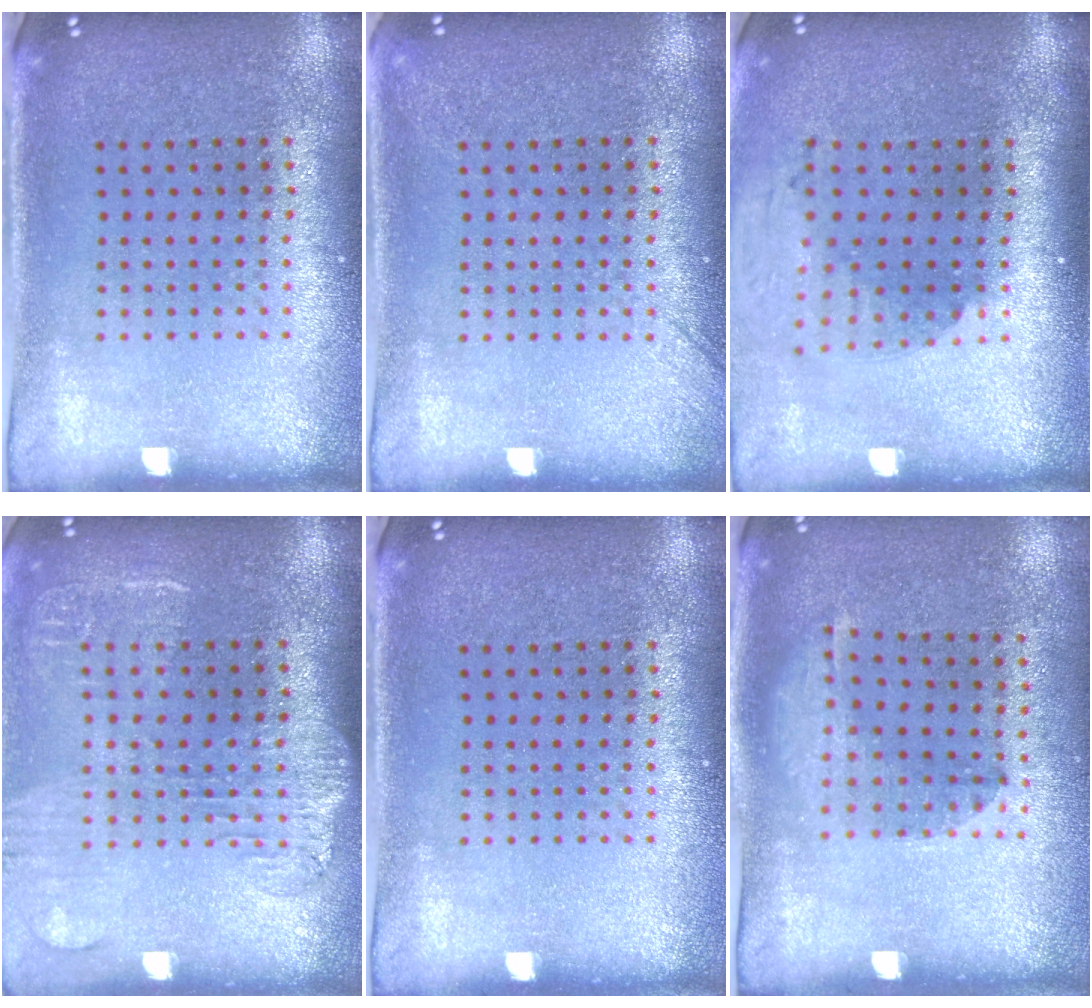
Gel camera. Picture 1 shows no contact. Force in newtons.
{"total": 1.2, "press": 1.2, "slide": 0.2}
{"total": 2.0, "press": 1.5, "slide": 1.4}
{"total": 1.8, "press": 1.5, "slide": 0.9}
{"total": 0.0}
{"total": 1.2, "press": 1.0, "slide": 0.7}